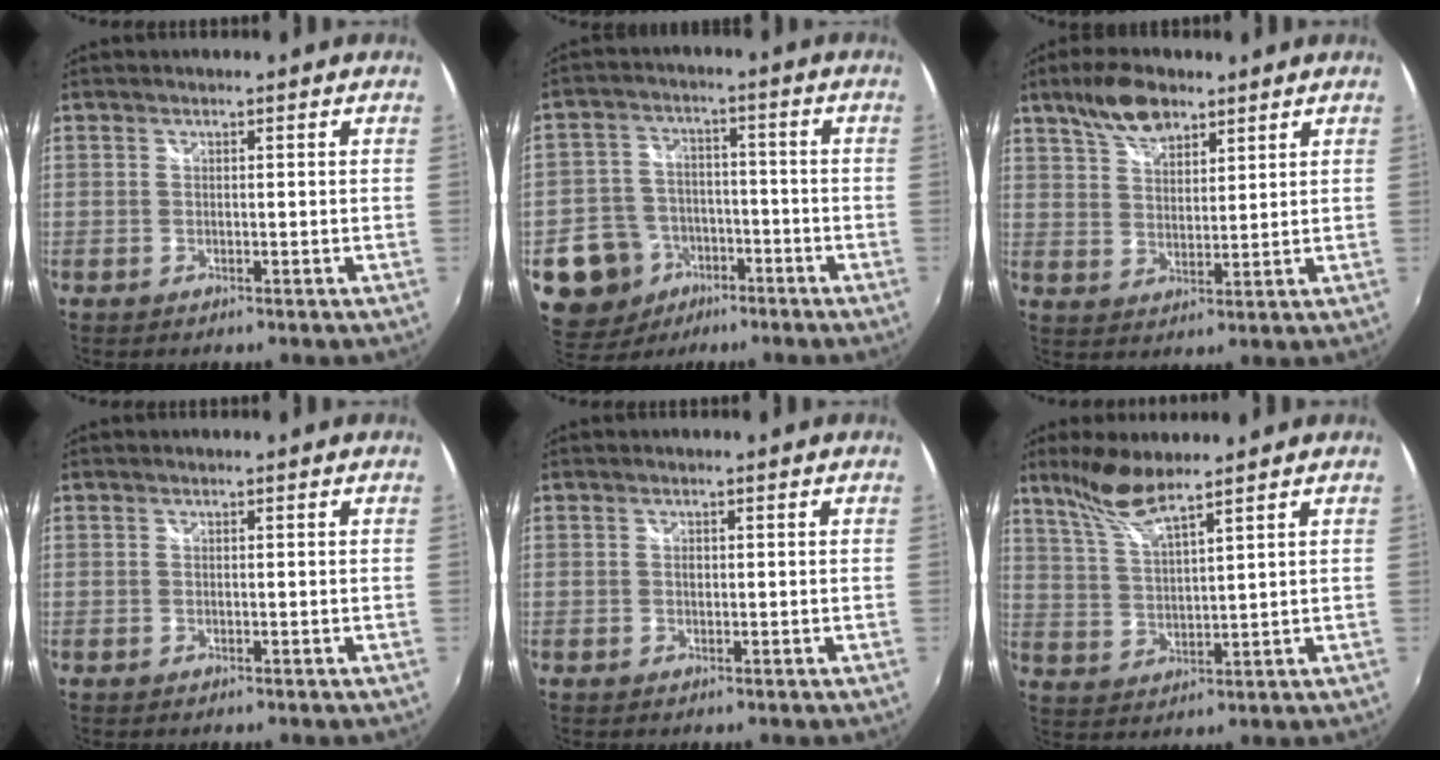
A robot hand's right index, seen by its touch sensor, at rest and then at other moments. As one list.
[{"total": 12.3, "force": [-5.6, 10.4, 3.4], "torque": [-0.111, 0.023, -0.077]}, {"total": 8.7, "force": [6.1, 3.8, 5.0], "torque": [-0.093, 0.020, 0.112]}, {"total": 0.0}, {"total": 1.6, "force": [-0.2, 0.8, 1.3], "torque": [-0.026, 0.003, -0.005]}, {"total": 7.6, "force": [6.1, 0.7, 4.4], "torque": [-0.096, 0.006, 0.129]}]